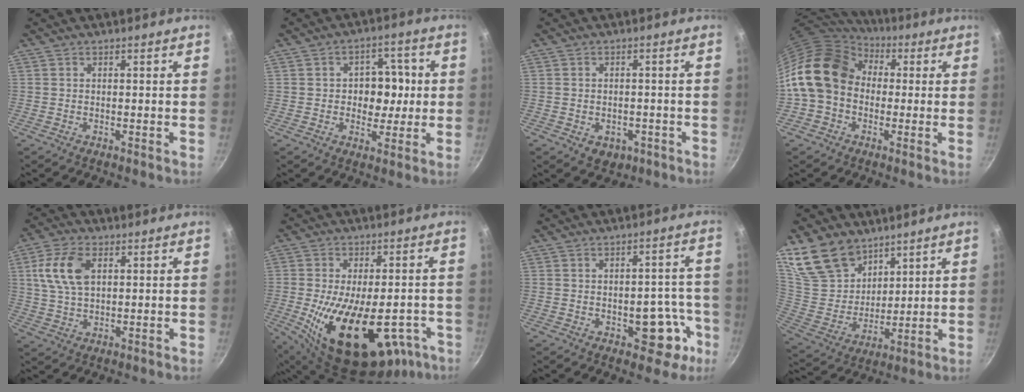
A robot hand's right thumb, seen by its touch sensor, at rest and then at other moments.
{"total": 8.5, "force": [0.2, 6.6, 5.4], "torque": [-0.027, 0.006, -0.001]}
{"total": 4.5, "force": [-1.8, 3.4, 2.4], "torque": [-0.021, 0.012, -0.008]}
{"total": 16.2, "force": [1.1, 13.0, 9.8], "torque": [-0.158, 0.040, 0.004]}
{"total": 9.8, "force": [2.7, 5.7, 7.5], "torque": [-0.141, 0.003, 0.050]}
{"total": 24.9, "force": [-8.4, 12.9, 19.6], "torque": [-0.283, 0.002, -0.106]}
{"total": 9.8, "force": [-3.7, 5.7, 7.0], "torque": [-0.028, 0.032, -0.043]}
{"total": 15.6, "force": [10.5, 9.8, 5.9], "torque": [-0.083, -0.058, 0.214]}